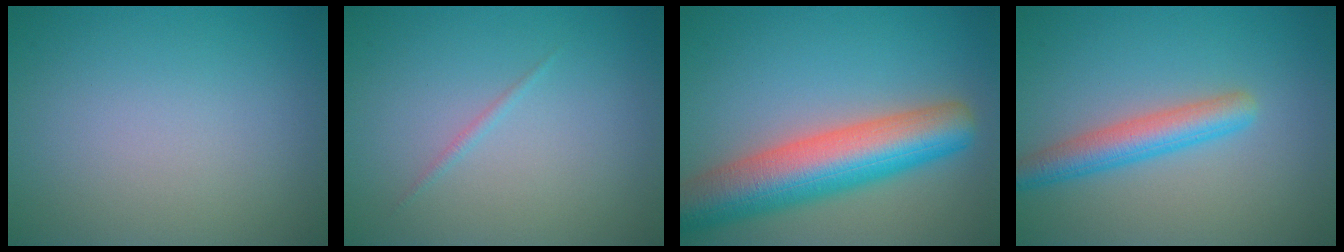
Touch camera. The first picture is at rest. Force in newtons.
{"total": 0.5, "press": 0.5, "slide": 0.0}
{"total": 9.6, "press": 9.6, "slide": 0.3}
{"total": 3.8, "press": 3.8, "slide": 0.1}